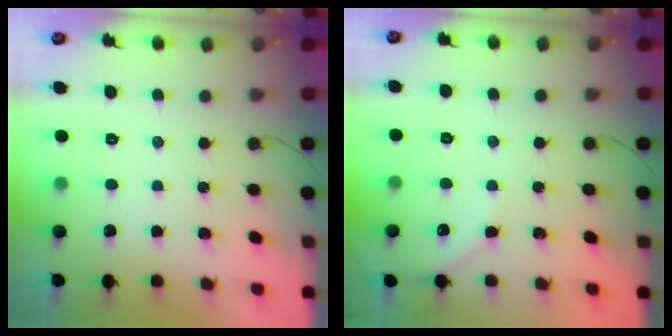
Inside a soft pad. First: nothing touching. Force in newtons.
{"total": 3.1, "press": 3.1, "slide": 0.5}